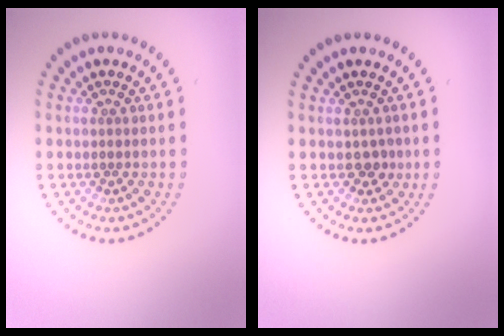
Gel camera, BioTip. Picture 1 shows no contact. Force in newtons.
{"total": 1.1, "press": 1.0, "slide": 0.5}